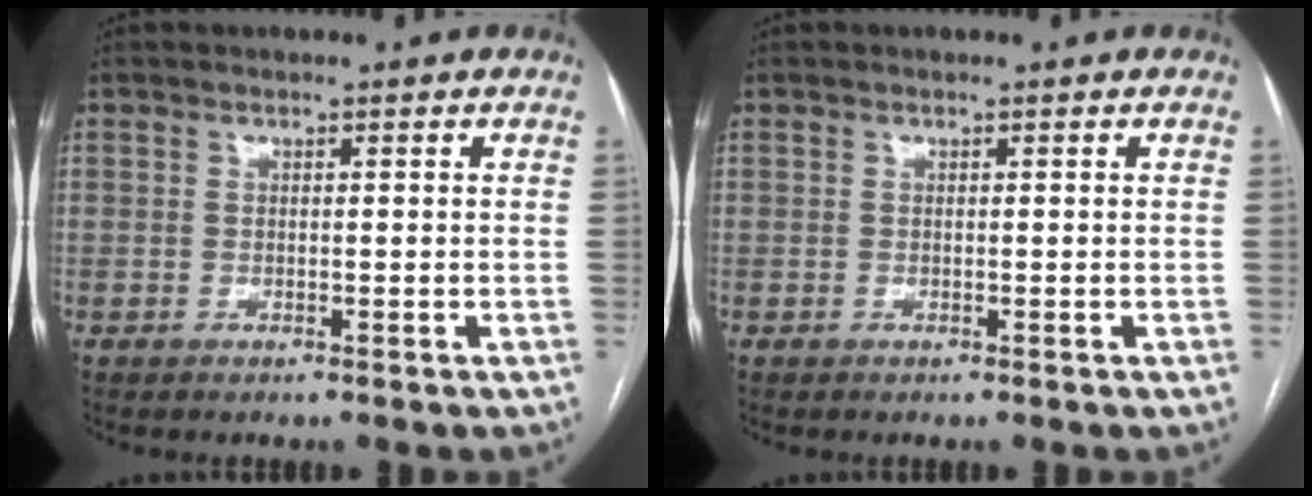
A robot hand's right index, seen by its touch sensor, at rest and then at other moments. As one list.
[{"total": 0.0}]